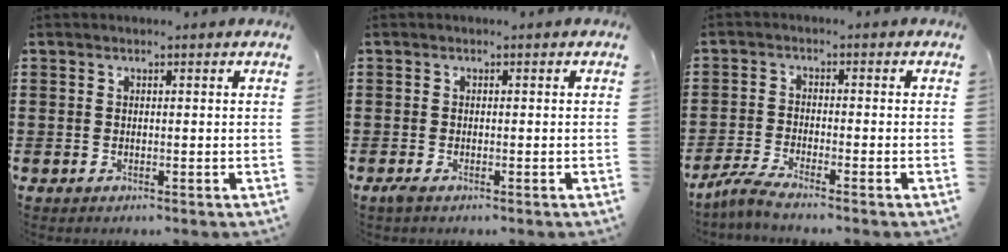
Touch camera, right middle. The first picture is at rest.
{"total": 0.5, "force": [-0.3, 0.1, 0.5], "torque": [-0.009, -0.004, -0.004]}
{"total": 3.3, "force": [-2.9, -0.4, 1.4], "torque": [-0.042, -0.009, -0.060]}